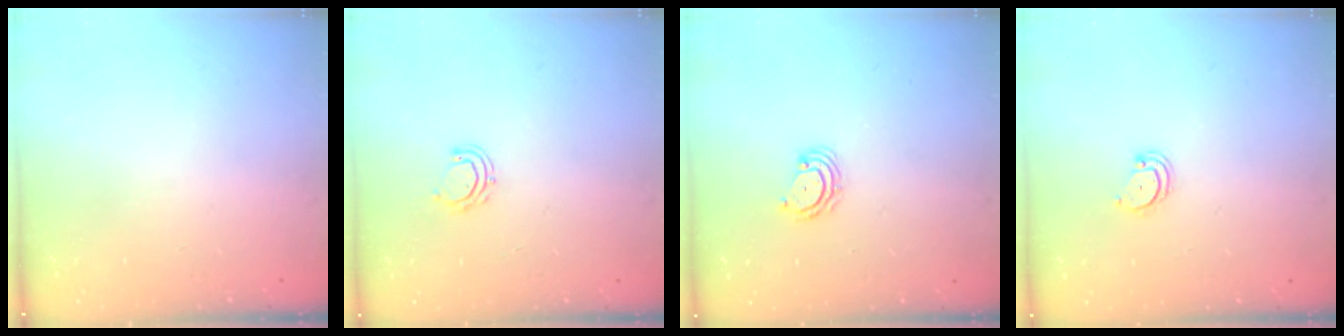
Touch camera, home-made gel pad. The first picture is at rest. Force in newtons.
{"total": 5.0, "press": 4.8, "slide": 1.0}
{"total": 4.1, "press": 4.1, "slide": 0.4}
{"total": 3.8, "press": 3.8, "slide": 0.3}